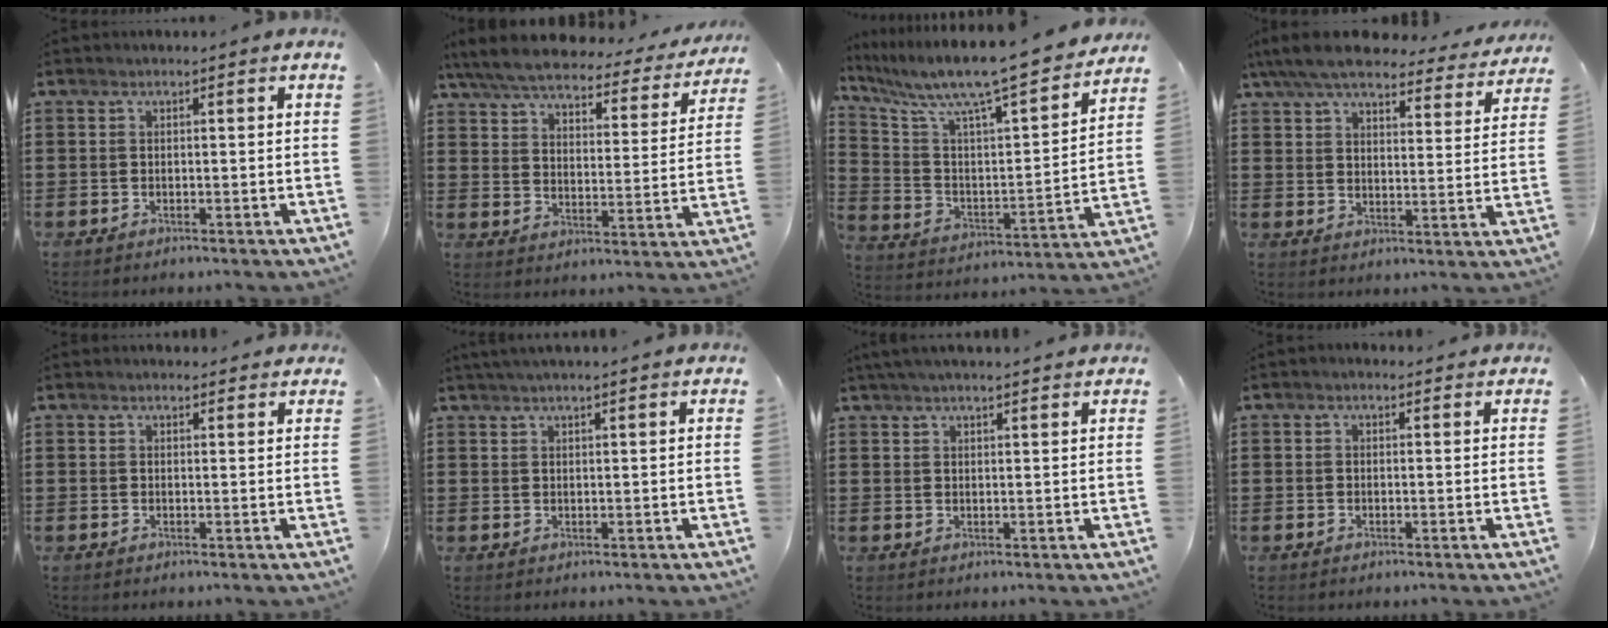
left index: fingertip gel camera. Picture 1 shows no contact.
{"total": 6.2, "force": [5.7, 0.9, 2.2], "torque": [-0.069, -0.033, 0.097]}
{"total": 10.4, "force": [8.9, 0.5, 5.4], "torque": [-0.134, -0.074, 0.142]}
{"total": 7.9, "force": [7.1, 1.3, 3.2], "torque": [-0.089, -0.029, 0.128]}
{"total": 1.7, "force": [1.6, 0.4, 0.1], "torque": [-0.004, 0.002, 0.033]}
{"total": 1.9, "force": [1.8, -0.2, 0.8], "torque": [-0.018, 0.003, 0.034]}
{"total": 2.6, "force": [2.4, -0.2, 0.8], "torque": [-0.021, -0.001, 0.046]}
{"total": 0.7, "force": [0.5, 0.4, 0.3], "torque": [-0.008, 0.004, 0.010]}